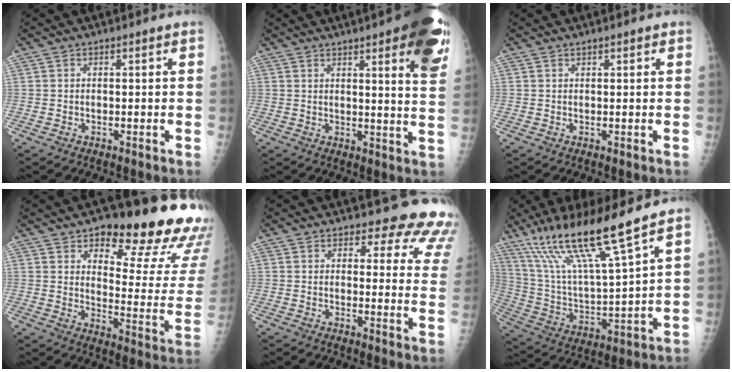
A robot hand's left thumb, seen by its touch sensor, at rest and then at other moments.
{"total": 16.8, "force": [8.8, 3.3, 14.0], "torque": [-0.152, -0.034, 0.096]}
{"total": 0.6, "force": [0.5, 0.2, 0.3], "torque": [-0.005, -0.001, 0.007]}
{"total": 23.0, "force": [15.5, 8.1, 14.9], "torque": [-0.139, -0.099, 0.196]}
{"total": 14.4, "force": [13.5, 4.4, 2.8], "torque": [0.026, -0.108, 0.120]}
{"total": 19.2, "force": [13.3, 1.3, 13.8], "torque": [-0.246, -0.059, 0.253]}